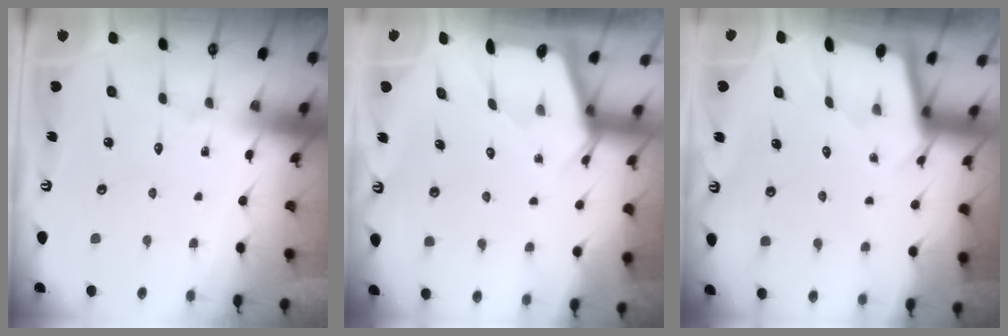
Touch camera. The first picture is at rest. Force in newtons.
{"total": 2.4, "press": 2.4, "slide": 0.3}
{"total": 1.6, "press": 1.6, "slide": 0.2}